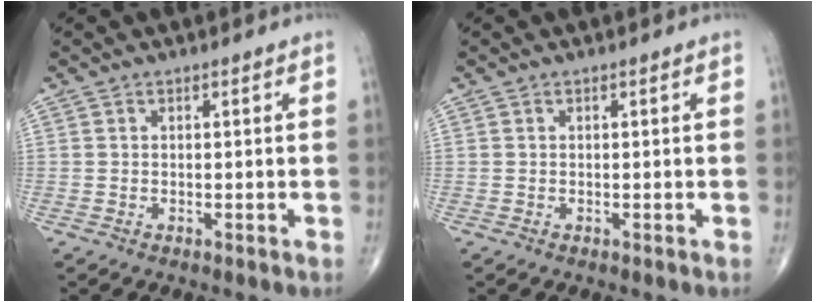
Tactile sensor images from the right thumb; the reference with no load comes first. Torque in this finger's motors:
{"motor_torque": [-0.02, -0.02, 0.18, -0.05, 0.01]}